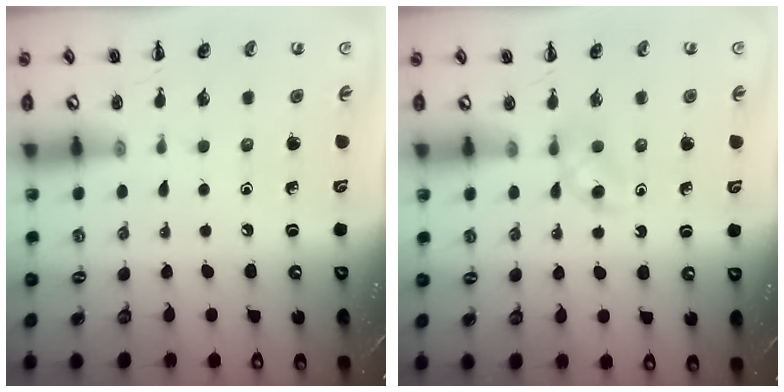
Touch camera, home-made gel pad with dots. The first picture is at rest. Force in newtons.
{"total": 3.1, "press": 2.8, "slide": 1.2}